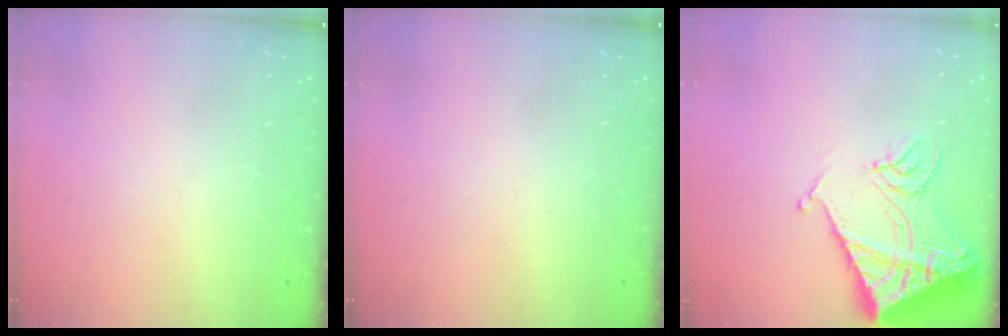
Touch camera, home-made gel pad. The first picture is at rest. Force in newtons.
{"total": 0.0}
{"total": 15.7, "press": 15.6, "slide": 1.7}